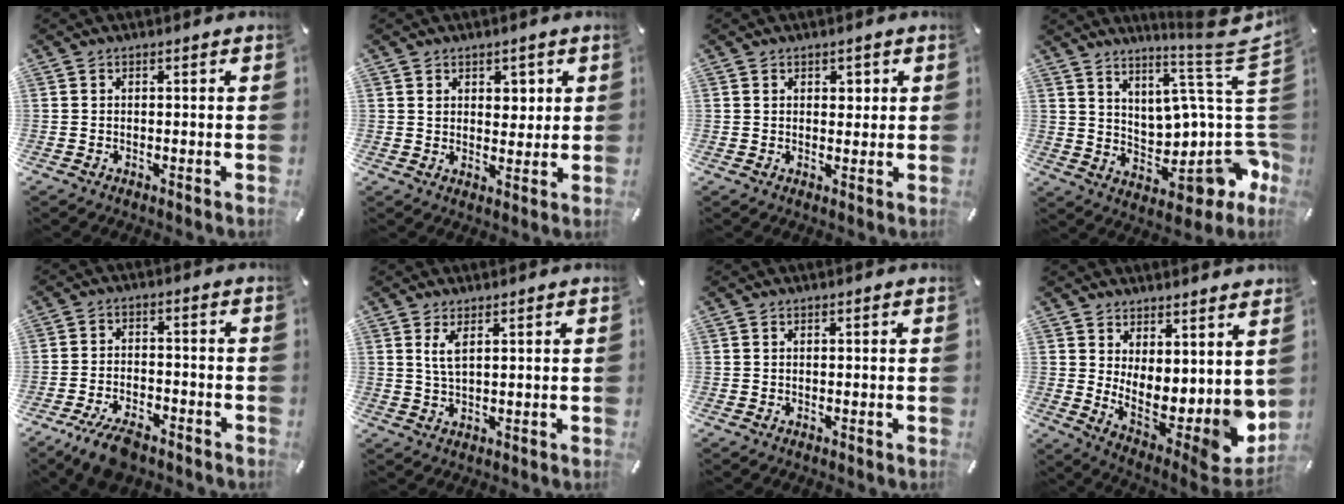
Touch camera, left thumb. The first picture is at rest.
{"total": 2.8, "force": [1.2, 2.3, 1.1], "torque": [0.007, -0.008, 0.013]}
{"total": 2.0, "force": [0.9, 1.6, 0.8], "torque": [0.005, -0.006, 0.008]}
{"total": 15.2, "force": [3.8, 5.9, 13.5], "torque": [-0.141, -0.084, 0.054]}
{"total": 7.4, "force": [-5.5, 3.0, 4.0], "torque": [-0.075, 0.025, -0.099]}
{"total": 3.6, "force": [1.9, 1.0, 2.9], "torque": [-0.062, 0.002, 0.034]}
{"total": 0.0}
{"total": 9.7, "force": [1.1, 5.9, 7.6], "torque": [-0.067, -0.058, 0.035]}